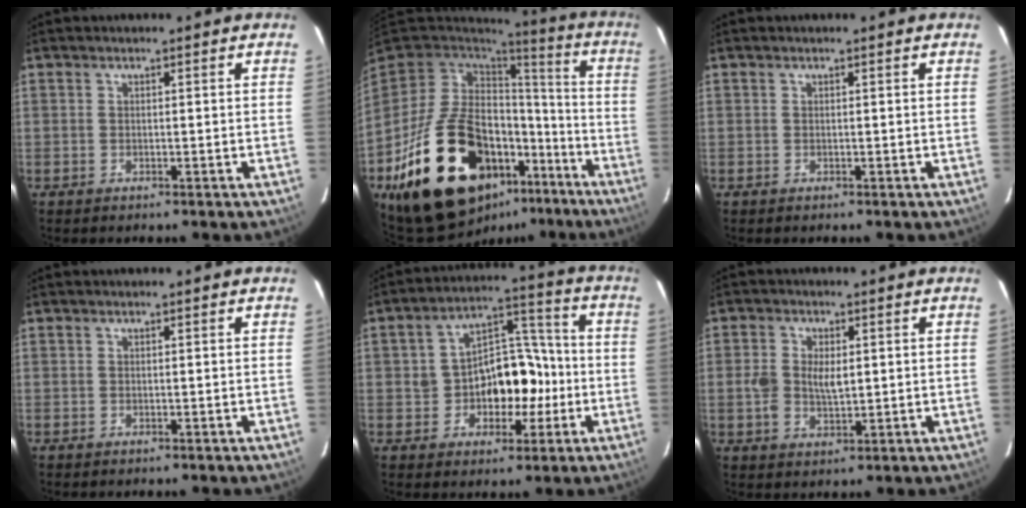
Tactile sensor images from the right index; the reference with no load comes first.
{"total": 28.4, "force": [-14.2, 16.2, 18.5], "torque": [-0.355, -0.001, -0.201]}
{"total": 0.0}
{"total": 0.0}
{"total": 11.6, "force": [-2.1, 8.4, 7.7], "torque": [-0.138, 0.035, -0.018]}
{"total": 5.6, "force": [0.2, 3.3, 4.5], "torque": [-0.090, 0.001, 0.002]}